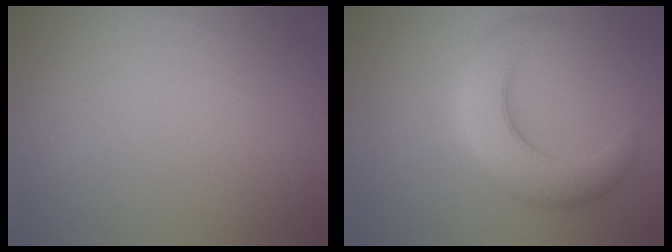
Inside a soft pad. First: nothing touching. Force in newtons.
{"total": 6.4, "press": 6.4, "slide": 0.2}